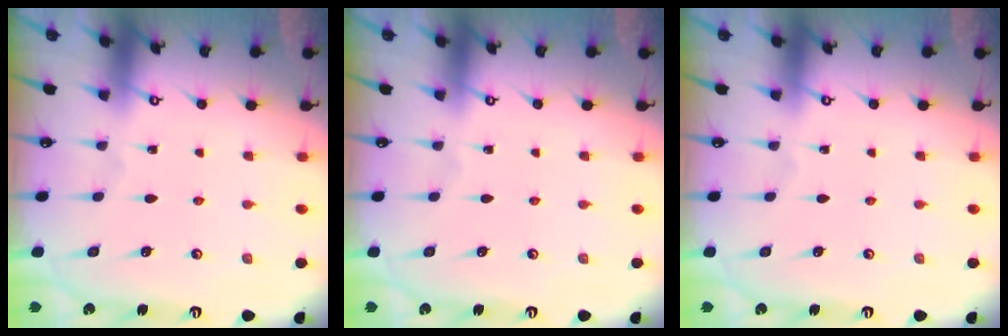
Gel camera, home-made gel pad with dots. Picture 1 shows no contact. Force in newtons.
{"total": 0.0}
{"total": 0.0}